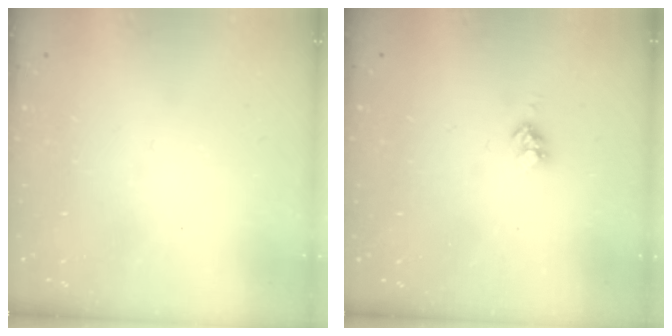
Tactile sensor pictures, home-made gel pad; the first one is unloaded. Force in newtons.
{"total": 3.8, "press": 3.8, "slide": 0.3}